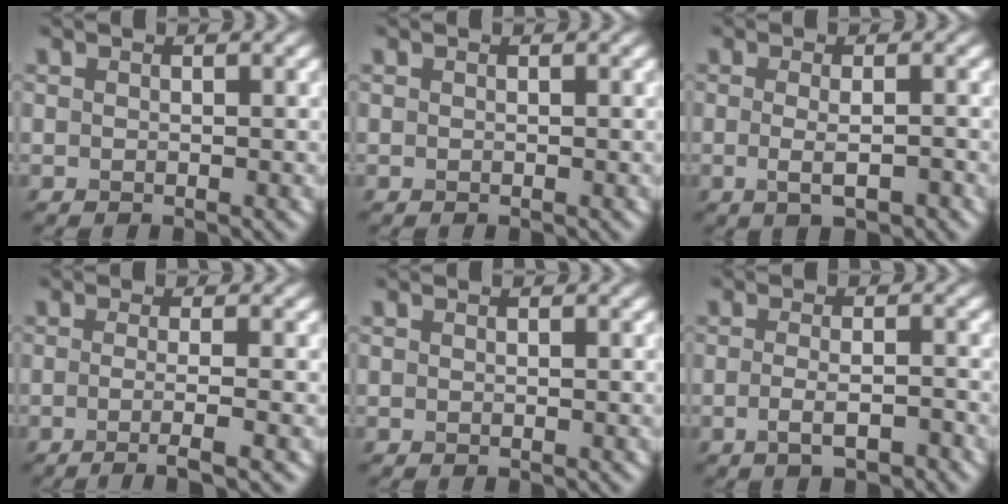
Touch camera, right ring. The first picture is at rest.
{"total": 0.0}
{"total": 2.5, "force": [-0.5, 0.7, 2.4], "torque": [-0.043, -0.009, -0.006]}
{"total": 3.5, "force": [-1.0, 0.9, 3.2], "torque": [-0.043, -0.007, -0.024]}
{"total": 0.0}
{"total": 2.7, "force": [-1.1, 0.8, 2.3], "torque": [-0.044, -0.003, -0.019]}